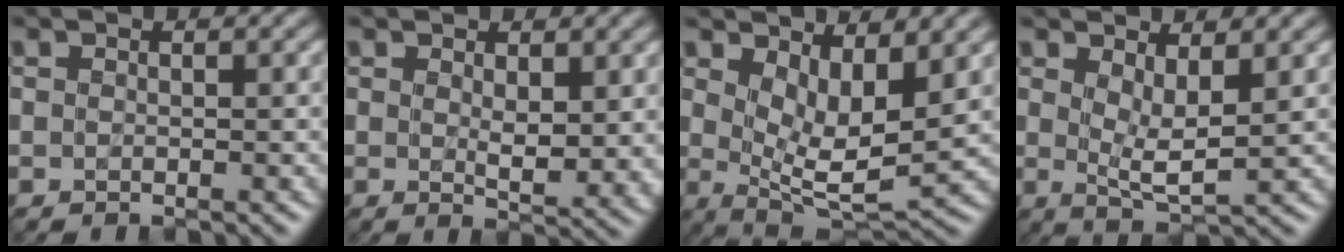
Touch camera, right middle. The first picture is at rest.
{"total": 2.8, "force": [0.7, 1.2, 2.4], "torque": [-0.043, -0.010, 0.016]}
{"total": 5.2, "force": [1.9, 2.0, 4.4], "torque": [-0.084, -0.021, 0.035]}
{"total": 2.7, "force": [0.9, 0.7, 2.5], "torque": [-0.052, -0.010, 0.018]}